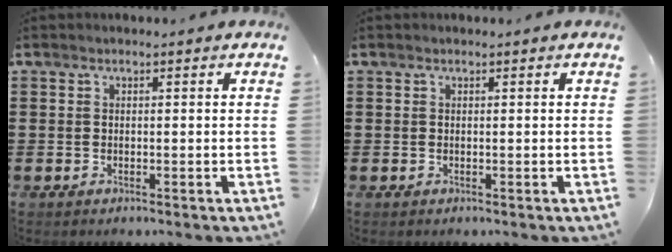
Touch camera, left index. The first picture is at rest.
{"total": 0.0}